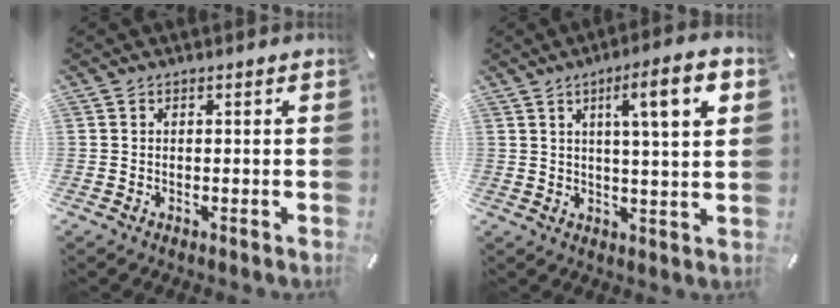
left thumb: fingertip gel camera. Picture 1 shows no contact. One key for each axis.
{"total": 11.5, "fx": 4.4, "fy": 2.0, "fz": 10.5, "tx": -0.157, "ty": -0.007, "tz": 0.060}